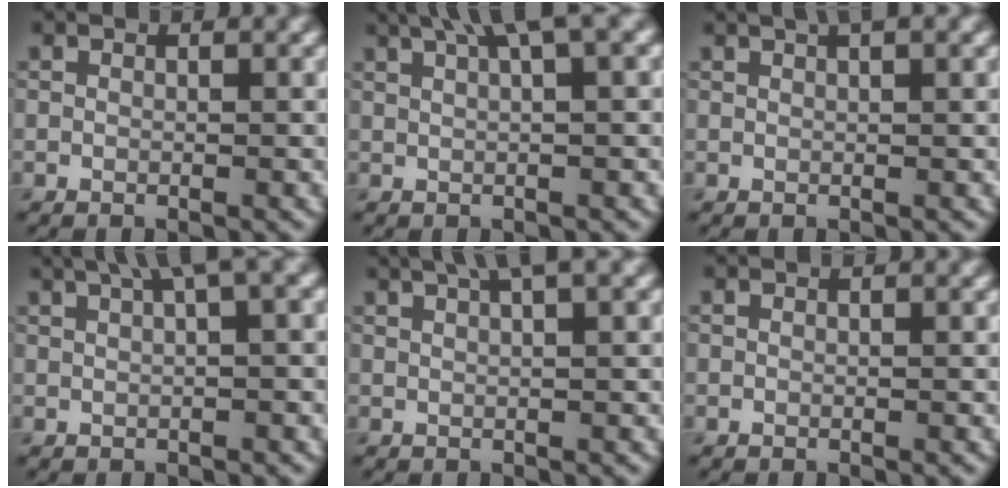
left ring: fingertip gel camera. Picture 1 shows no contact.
{"total": 5.2, "force": [3.1, 0.9, 4.0], "torque": [-0.055, 0.020, 0.051]}
{"total": 3.5, "force": [2.3, 1.0, 2.4], "torque": [-0.016, 0.002, 0.017]}
{"total": 4.7, "force": [2.8, 0.9, 3.7], "torque": [-0.050, 0.022, 0.045]}
{"total": 4.1, "force": [2.6, 0.7, 3.1], "torque": [-0.039, 0.014, 0.035]}
{"total": 0.0}